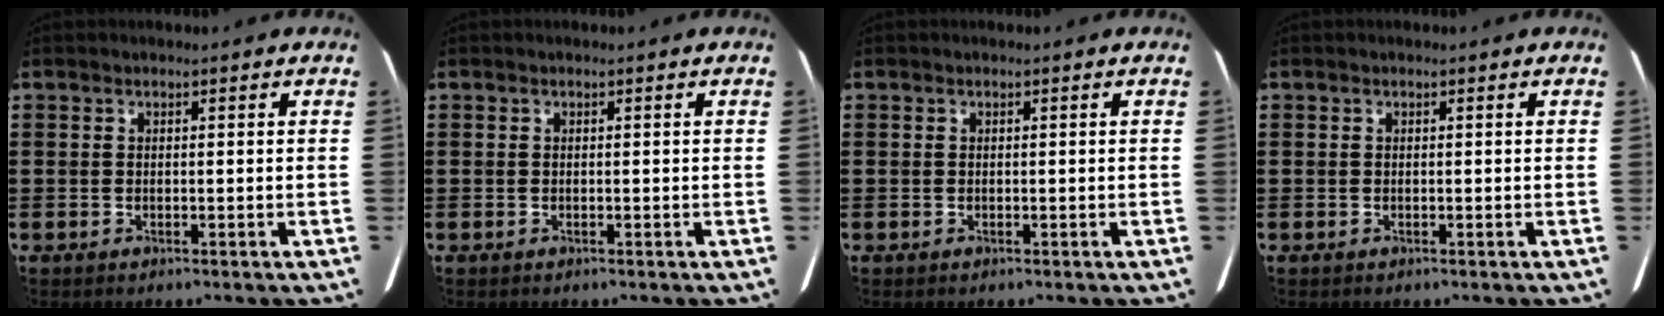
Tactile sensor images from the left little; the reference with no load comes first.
{"total": 0.0}
{"total": 0.0}
{"total": 0.0}